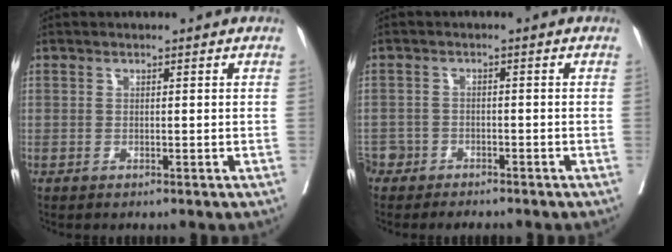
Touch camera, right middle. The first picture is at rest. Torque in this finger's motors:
{"motor_torque": [-0.22, -0.36, -0.06, -0.01]}